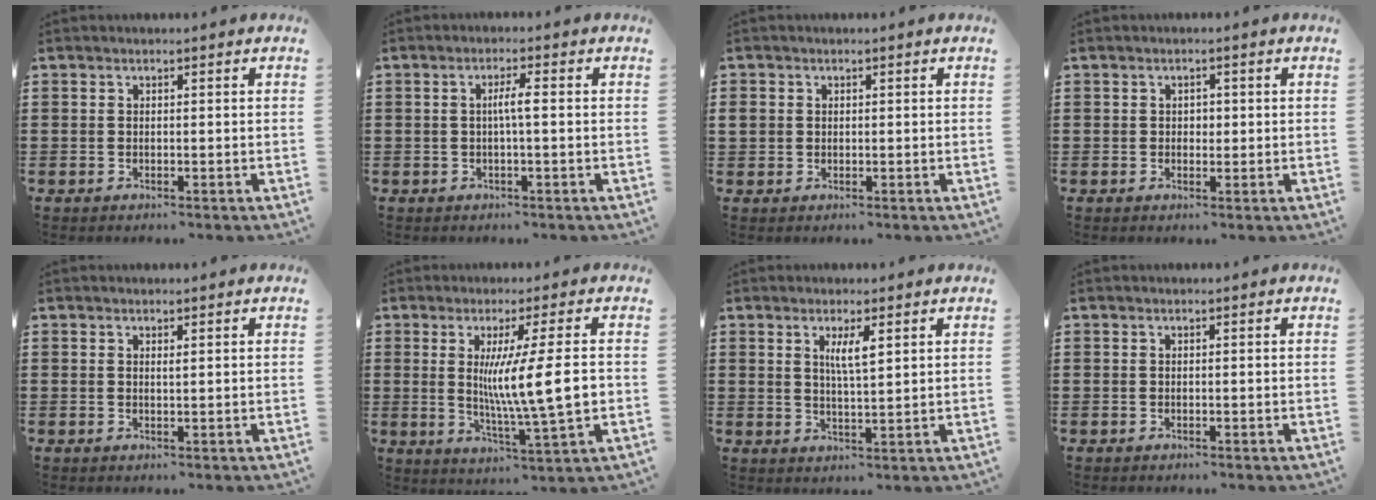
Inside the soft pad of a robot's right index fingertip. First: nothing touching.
{"total": 2.6, "force": [-0.1, 0.0, 2.6], "torque": [-0.049, -0.001, -0.005]}
{"total": 1.5, "force": [0.3, 1.4, 0.4], "torque": [-0.012, 0.007, 0.006]}
{"total": 1.1, "force": [0.1, 0.8, 0.7], "torque": [-0.013, 0.006, 0.001]}
{"total": 0.6, "force": [0.3, 0.0, 0.5], "torque": [-0.010, 0.000, 0.007]}
{"total": 10.3, "force": [0.6, 0.5, 10.3], "torque": [-0.185, -0.004, 0.008]}
{"total": 3.7, "force": [1.4, 0.8, 3.4], "torque": [-0.070, 0.004, 0.022]}
{"total": 0.0}